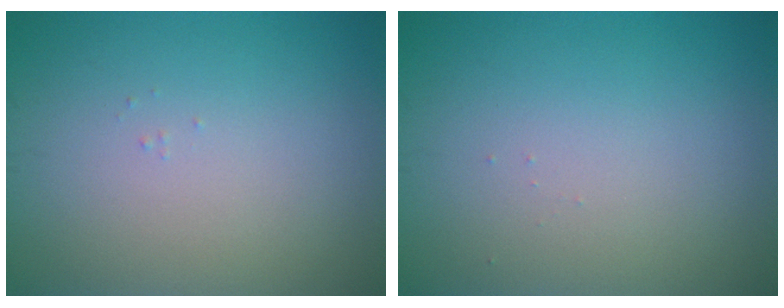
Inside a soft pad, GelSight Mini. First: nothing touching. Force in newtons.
{"total": 0.0}